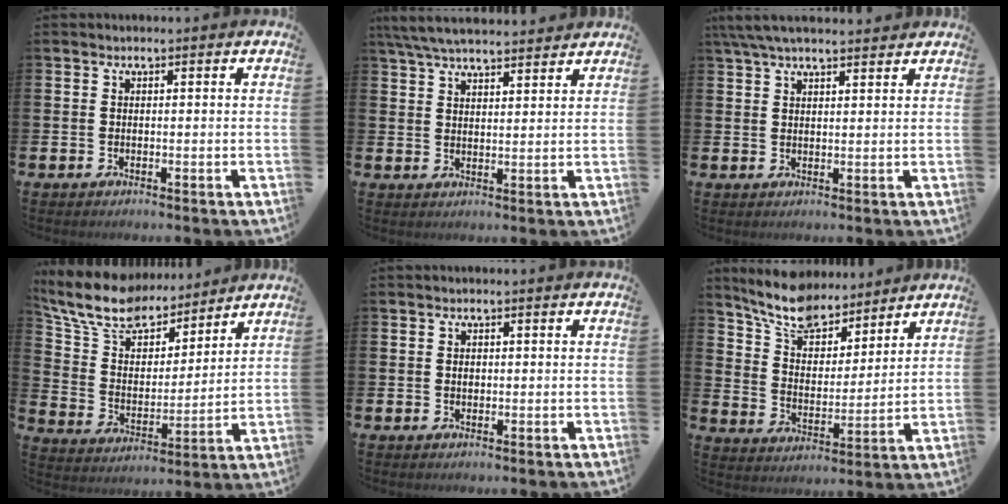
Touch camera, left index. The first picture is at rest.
{"total": 5.9, "force": [5.6, 0.9, 1.7], "torque": [-0.050, -0.021, 0.103]}
{"total": 4.9, "force": [4.3, 1.0, 2.1], "torque": [-0.045, -0.011, 0.079]}
{"total": 10.9, "force": [9.7, 3.9, 2.9], "torque": [-0.108, -0.061, 0.174]}
{"total": 0.7, "force": [0.1, 0.6, 0.4], "torque": [0.007, -0.002, -0.002]}
{"total": 8.8, "force": [8.2, 2.8, 1.8], "torque": [-0.064, -0.053, 0.149]}